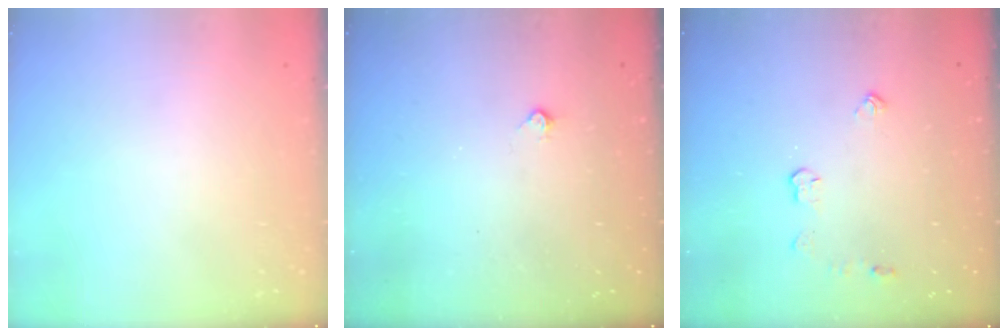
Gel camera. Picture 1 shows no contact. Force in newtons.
{"total": 2.2, "press": 2.2, "slide": 0.4}
{"total": 3.9, "press": 3.8, "slide": 0.6}